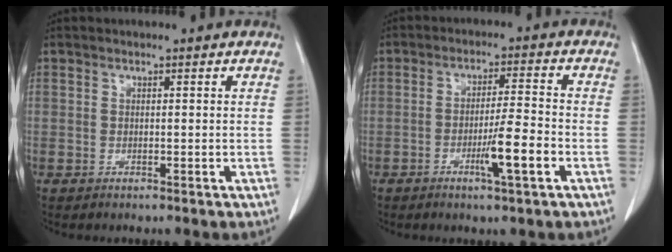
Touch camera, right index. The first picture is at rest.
{"total": 6.6, "force": [-2.6, 0.0, 6.1], "torque": [-0.101, -0.007, -0.044]}